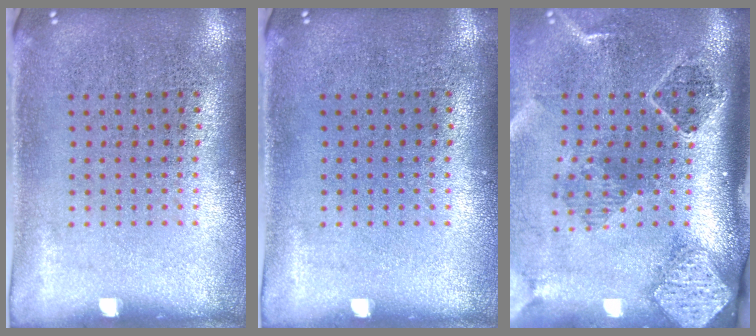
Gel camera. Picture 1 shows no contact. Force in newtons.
{"total": 0.0}
{"total": 2.8, "press": 2.0, "slide": 1.9}